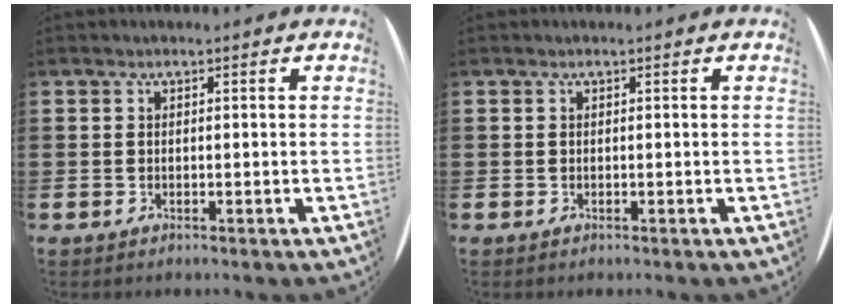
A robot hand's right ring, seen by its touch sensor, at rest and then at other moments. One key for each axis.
{"total": 0.0}